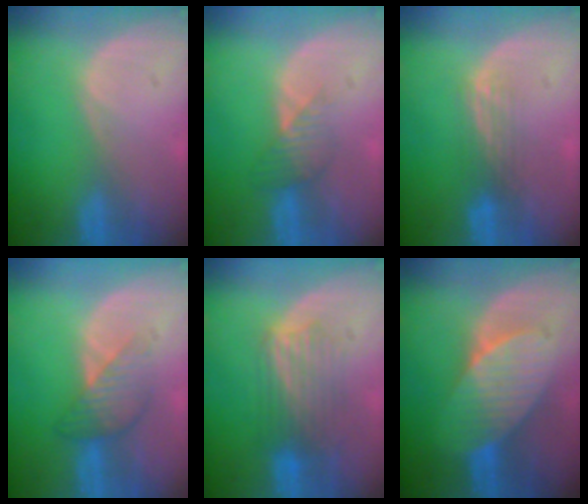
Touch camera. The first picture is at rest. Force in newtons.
{"total": 3.5, "press": 3.1, "slide": 1.6}
{"total": 3.0, "press": 2.5, "slide": 1.6}
{"total": 4.6, "press": 4.6, "slide": 0.2}
{"total": 5.9, "press": 5.9, "slide": 0.6}
{"total": 7.4, "press": 7.4, "slide": 0.5}